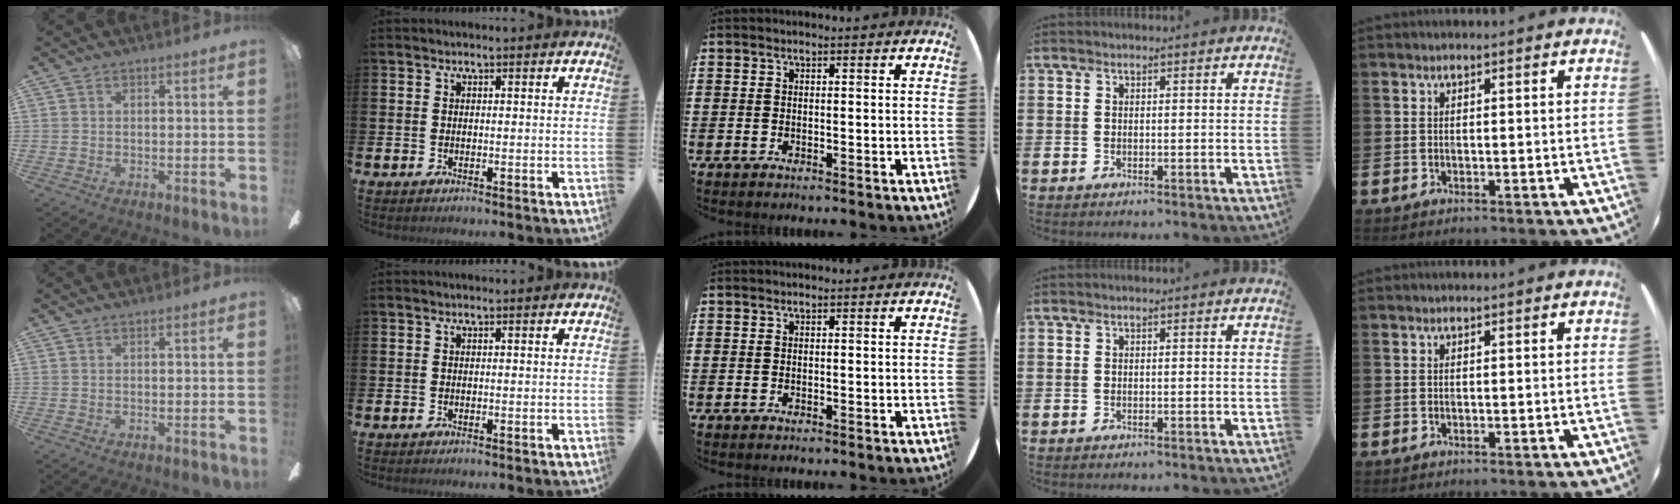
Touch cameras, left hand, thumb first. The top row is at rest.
{}